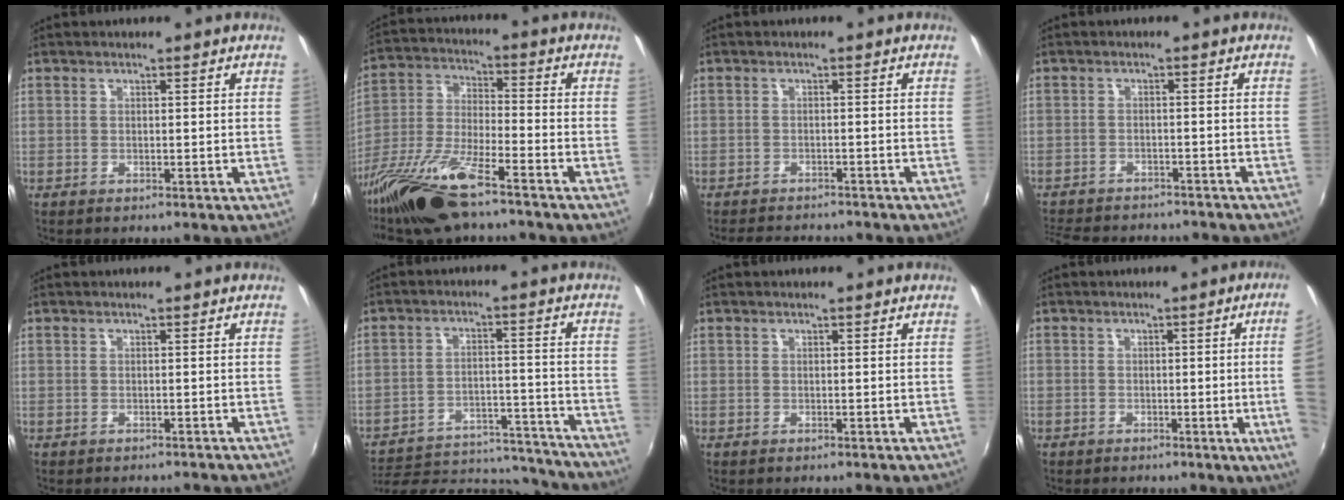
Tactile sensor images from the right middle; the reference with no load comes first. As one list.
[{"total": 16.0, "force": [-11.5, 3.4, 10.7], "torque": [-0.234, -0.029, -0.224]}, {"total": 6.1, "force": [-5.6, 1.8, 1.6], "torque": [-0.046, -0.004, -0.084]}, {"total": 12.9, "force": [-11.3, 4.3, 4.7], "torque": [-0.115, -0.015, -0.164]}, {"total": 1.9, "force": [-1.8, 0.6, 0.6], "torque": [-0.015, -0.011, -0.023]}, {"total": 21.8, "force": [-19.8, 6.5, 6.2], "torque": [-0.118, 0.019, -0.254]}, {"total": 0.0}, {"total": 9.3, "force": [-0.5, -0.6, 9.2], "torque": [-0.091, -0.005, -0.005]}]